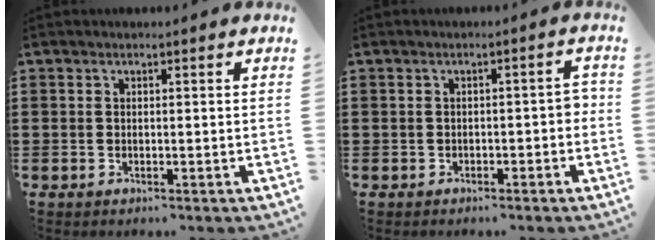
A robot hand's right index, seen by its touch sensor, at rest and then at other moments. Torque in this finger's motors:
{"motor_torque": [0.49, -0.09, 0.10, 0.02]}